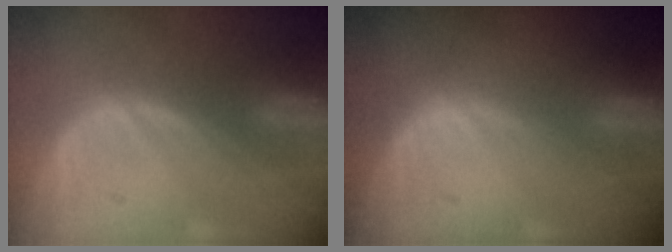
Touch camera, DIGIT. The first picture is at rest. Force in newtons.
{"total": 0.0}